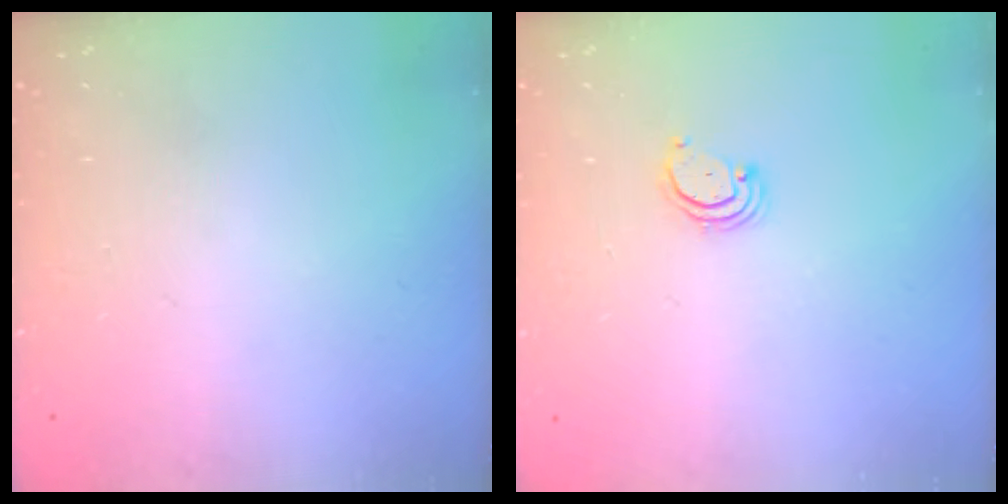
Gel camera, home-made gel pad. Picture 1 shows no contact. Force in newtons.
{"total": 2.8, "press": 2.8, "slide": 0.3}